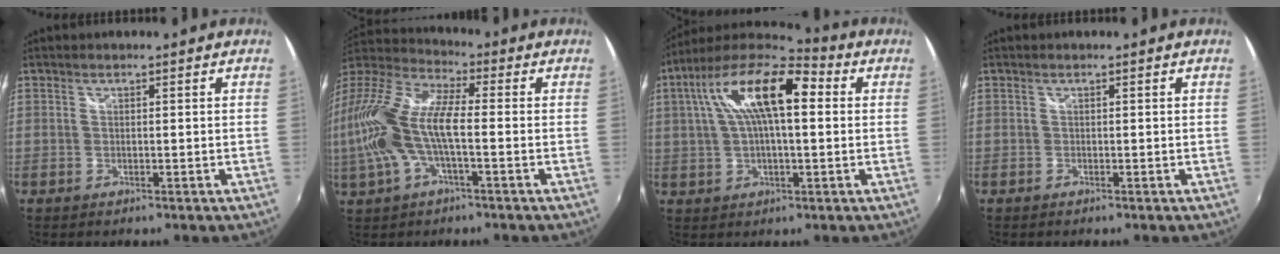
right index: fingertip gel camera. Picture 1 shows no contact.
{"total": 17.1, "force": [-1.3, 6.1, 15.9], "torque": [-0.307, 0.002, -0.031]}
{"total": 17.7, "force": [4.4, 6.5, 15.9], "torque": [-0.284, 0.030, 0.062]}
{"total": 0.0}